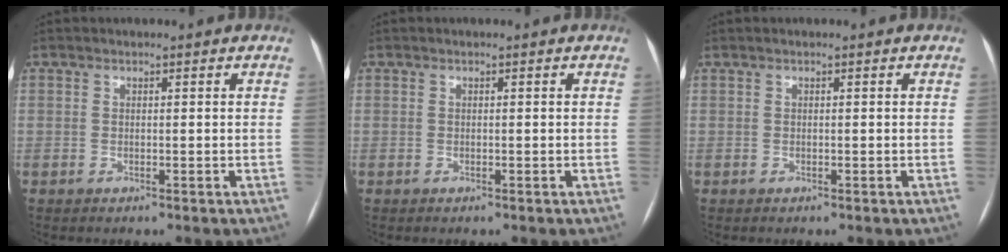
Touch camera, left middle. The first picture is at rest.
{"total": 0.0}
{"total": 0.0}